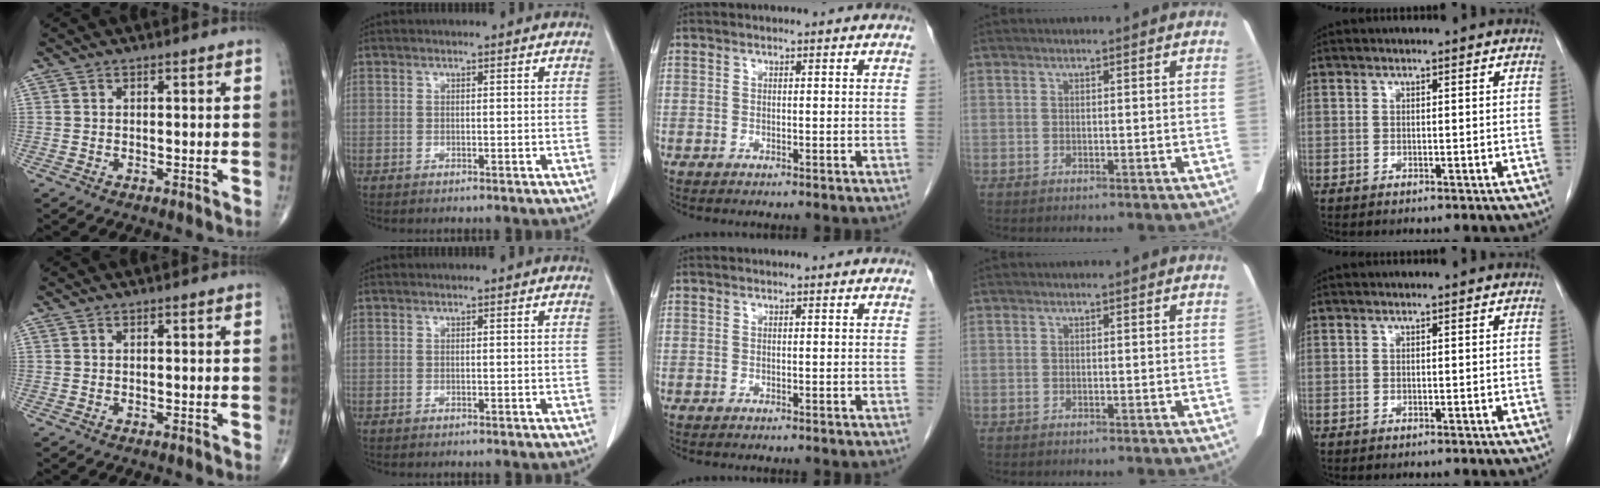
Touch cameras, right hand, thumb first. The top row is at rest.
{}